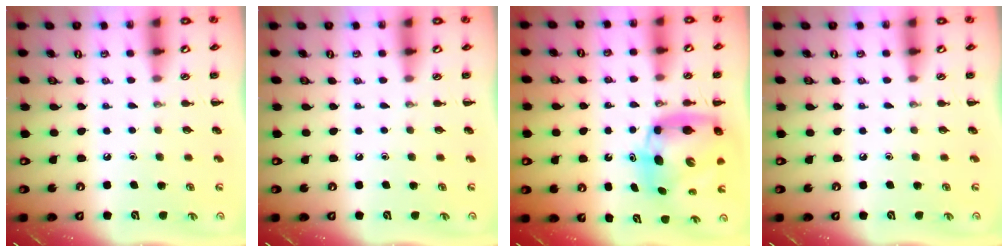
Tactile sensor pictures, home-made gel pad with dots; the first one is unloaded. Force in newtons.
{"total": 0.0}
{"total": 9.1, "press": 8.8, "slide": 2.5}
{"total": 0.0}